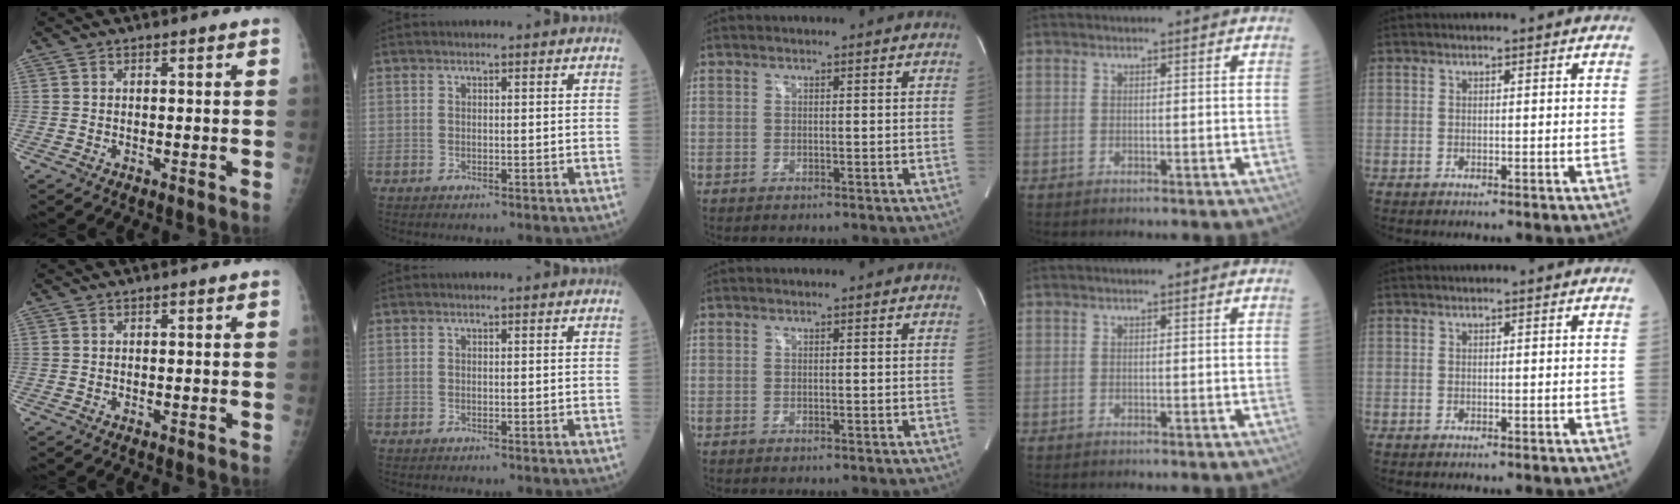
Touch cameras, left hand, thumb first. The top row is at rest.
{}